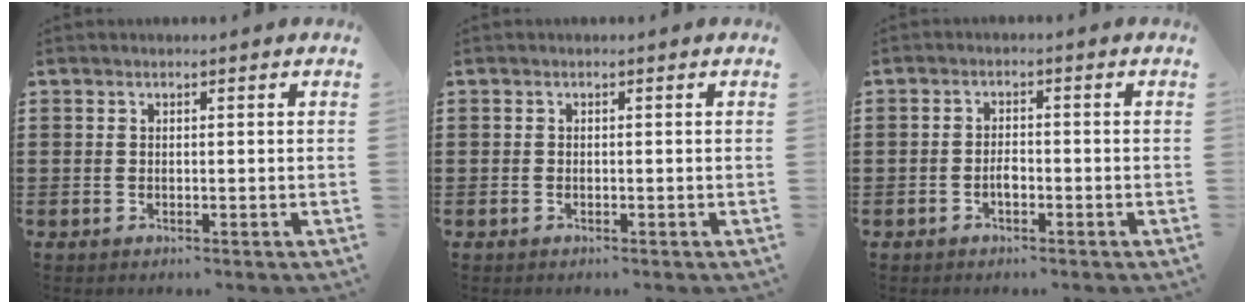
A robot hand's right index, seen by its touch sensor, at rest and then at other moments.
{"total": 0.0}
{"total": 1.9, "force": [-0.6, 0.8, 1.6], "torque": [-0.031, -0.001, -0.010]}